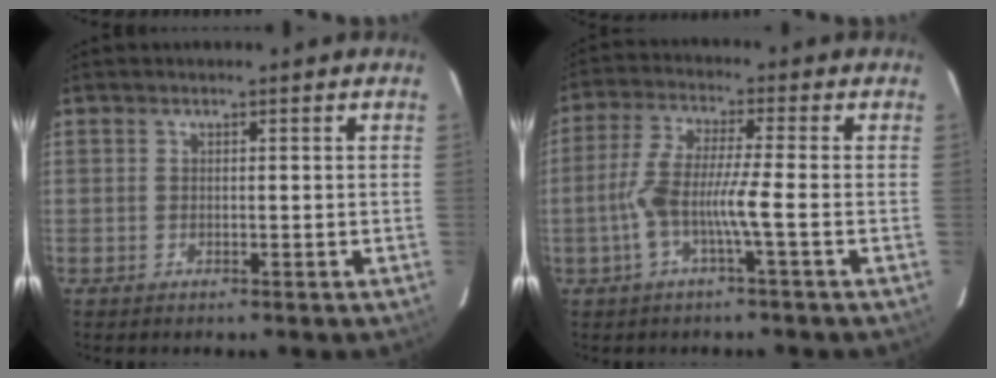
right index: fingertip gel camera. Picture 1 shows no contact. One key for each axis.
{"total": 7.3, "fx": -1.9, "fy": -0.1, "fz": 7.1, "tx": -0.150, "ty": 0.013, "tz": -0.039}